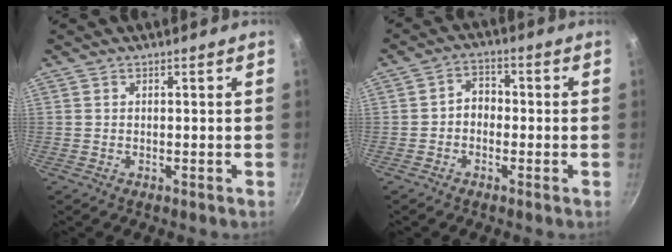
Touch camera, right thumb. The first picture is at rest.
{"total": 3.8, "force": [-1.0, 3.0, 2.2], "torque": [-0.014, 0.019, -0.025]}